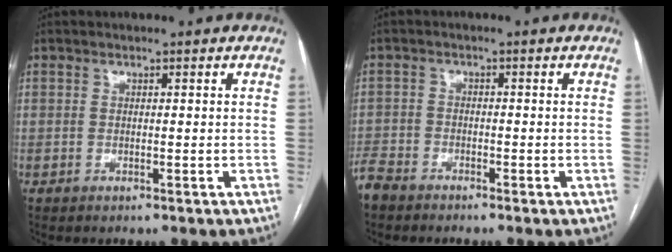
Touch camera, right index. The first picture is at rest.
{"total": 3.4, "force": [-3.1, 1.4, 0.5], "torque": [-0.007, -0.003, -0.065]}